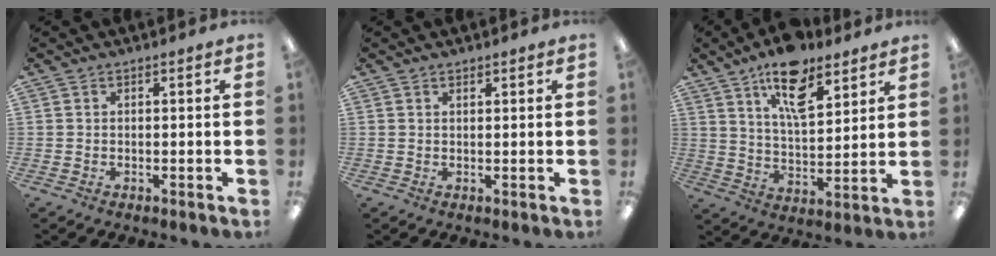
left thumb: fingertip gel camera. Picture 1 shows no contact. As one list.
[{"total": 0.8, "force": [0.7, 0.3, 0.2], "torque": [-0.004, -0.001, 0.014]}, {"total": 14.5, "force": [9.7, 6.1, 8.9], "torque": [-0.145, -0.037, 0.166]}]